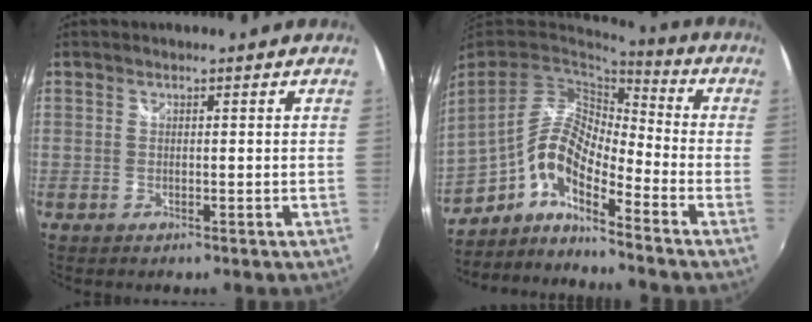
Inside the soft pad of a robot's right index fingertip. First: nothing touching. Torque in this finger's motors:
{"motor_torque": [0.40, -0.35, 0.70, 0.14]}